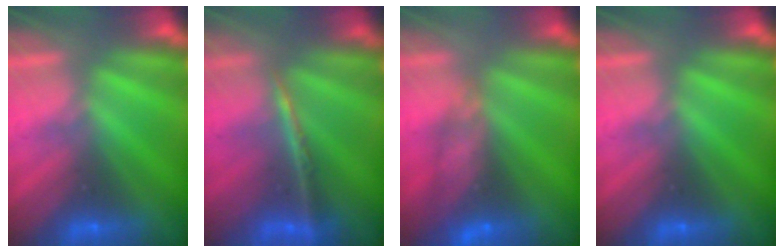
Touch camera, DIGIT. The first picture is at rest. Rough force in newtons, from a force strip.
{"total": 2.0}
{"total": 8.1}
{"total": 0.0}